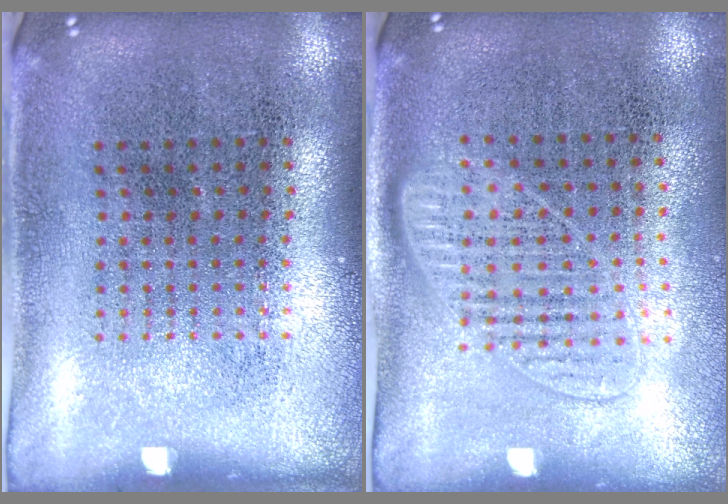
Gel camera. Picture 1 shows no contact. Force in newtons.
{"total": 1.3, "press": 1.2, "slide": 0.5}